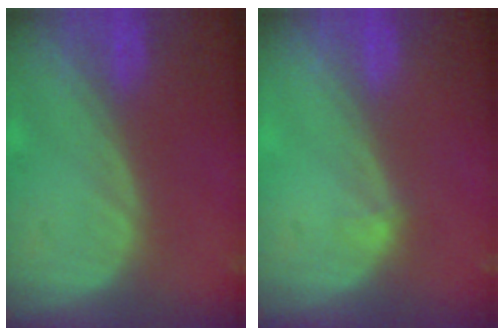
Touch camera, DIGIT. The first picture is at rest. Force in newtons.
{"total": 0.8, "press": 0.6, "slide": 0.5}